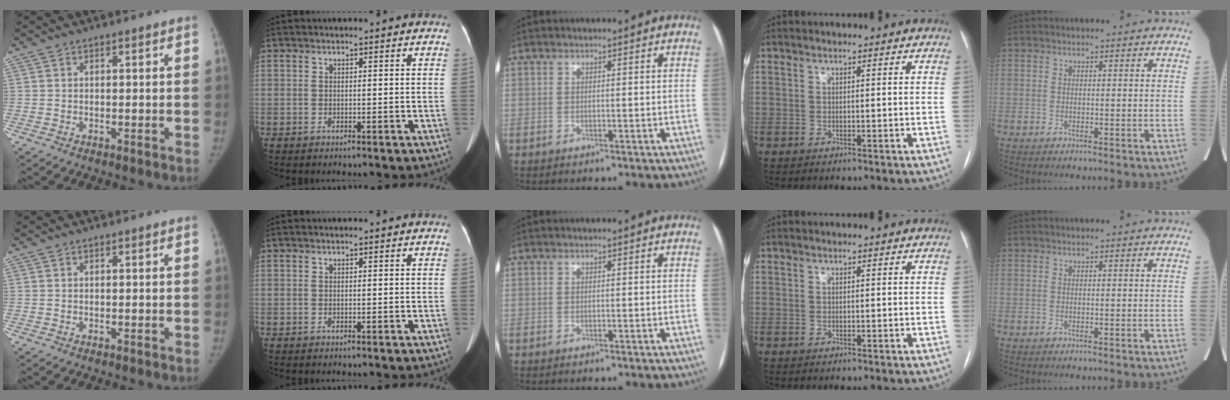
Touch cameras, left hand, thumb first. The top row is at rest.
{}